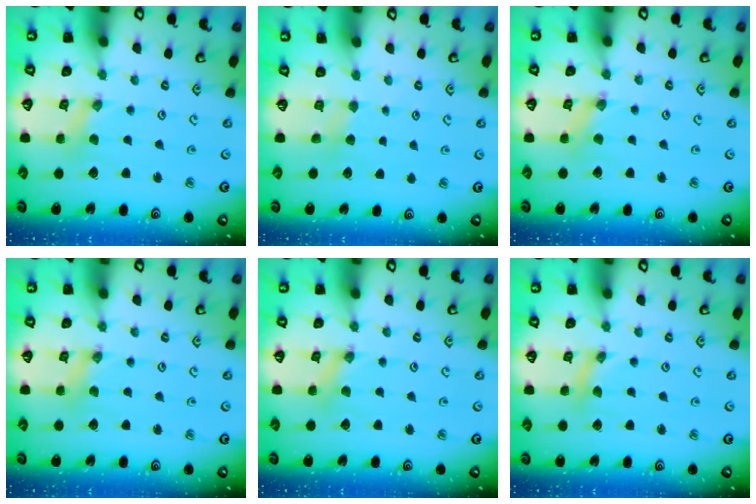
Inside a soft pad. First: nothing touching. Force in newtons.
{"total": 3.0, "press": 2.9, "slide": 0.5}
{"total": 0.6, "press": 0.6, "slide": 0.2}
{"total": 0.0}
{"total": 0.0}
{"total": 0.0}